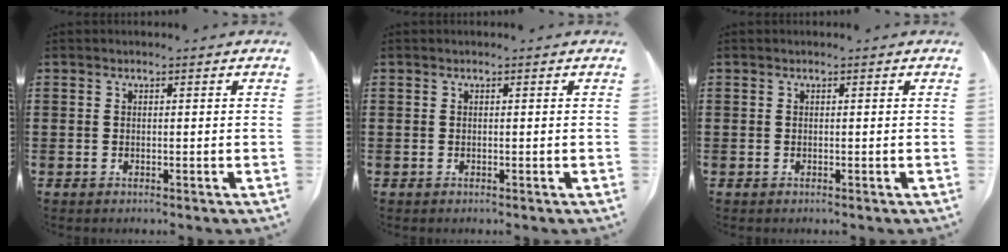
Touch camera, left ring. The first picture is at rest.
{"total": 0.0}
{"total": 0.0}